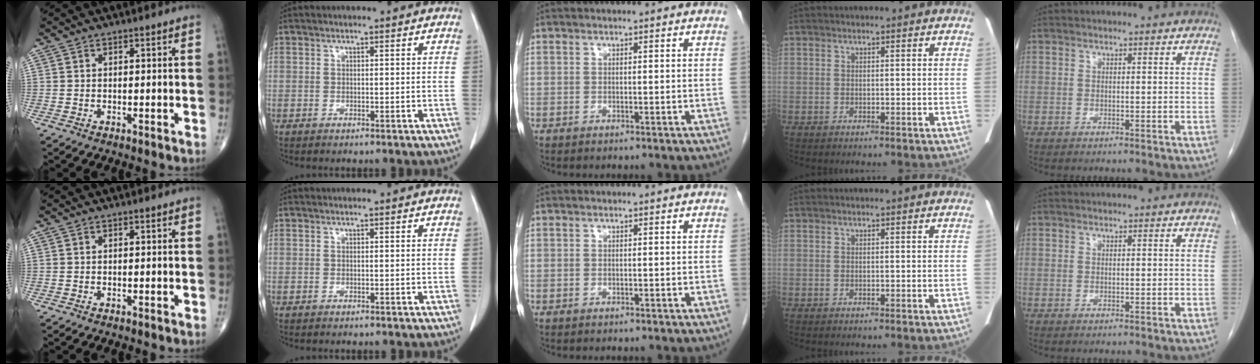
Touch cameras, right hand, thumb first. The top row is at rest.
{}